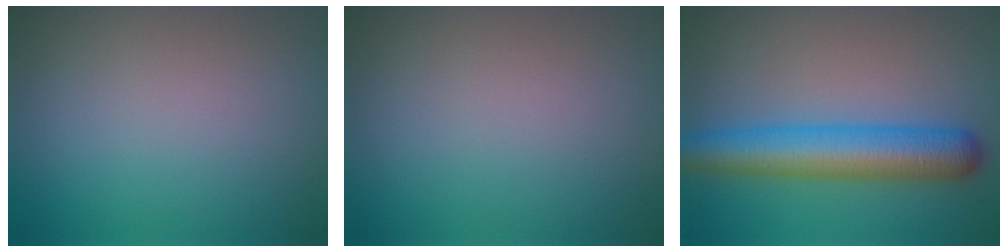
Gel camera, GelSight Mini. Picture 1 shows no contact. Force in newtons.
{"total": 0.0}
{"total": 6.8, "press": 6.8, "slide": 0.1}